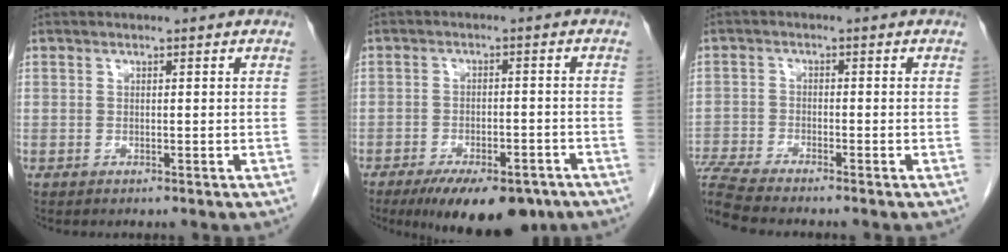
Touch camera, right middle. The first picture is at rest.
{"total": 12.6, "force": [-9.2, 4.6, 7.3], "torque": [-0.107, -0.010, -0.133]}
{"total": 8.0, "force": [-7.4, -0.6, 2.8], "torque": [-0.064, -0.012, -0.138]}